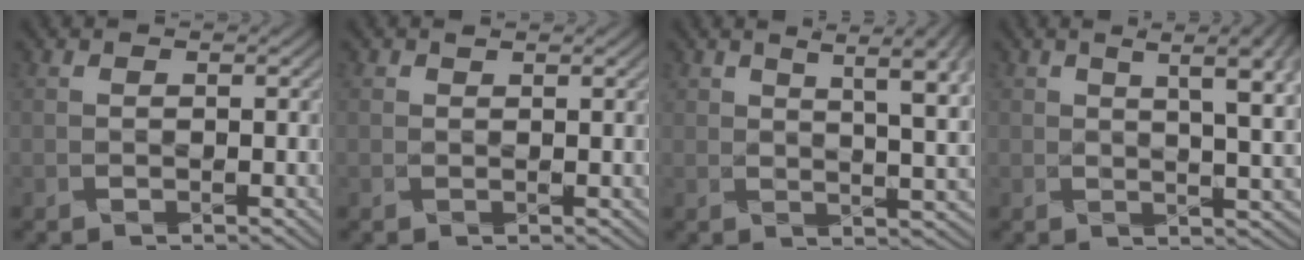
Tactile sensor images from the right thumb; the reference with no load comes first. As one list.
[{"total": 0.7, "force": [0.6, 0.3, 0.2], "torque": [-0.002, -0.001, 0.010]}, {"total": 9.4, "force": [4.3, 3.0, 7.8], "torque": [-0.102, 0.021, 0.056]}, {"total": 8.8, "force": [3.5, 2.9, 7.5], "torque": [-0.089, 0.020, 0.040]}]